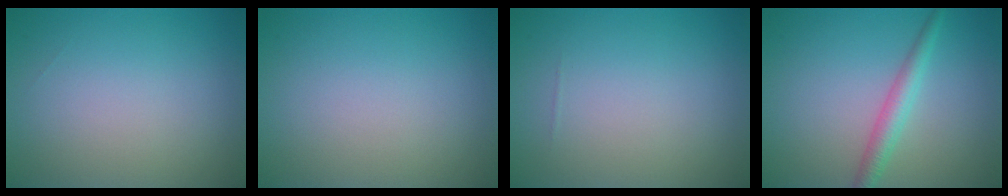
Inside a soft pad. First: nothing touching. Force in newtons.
{"total": 0.0}
{"total": 0.0}
{"total": 2.5, "press": 2.5, "slide": 0.1}